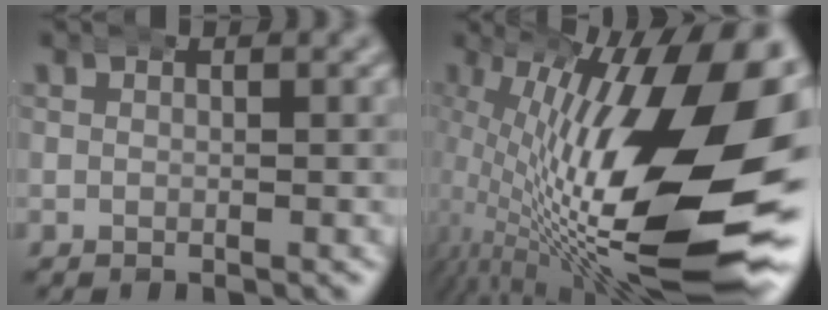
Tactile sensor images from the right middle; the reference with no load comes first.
{"total": 22.3, "force": [-0.3, 8.6, 20.5], "torque": [-0.287, 0.001, 0.010]}